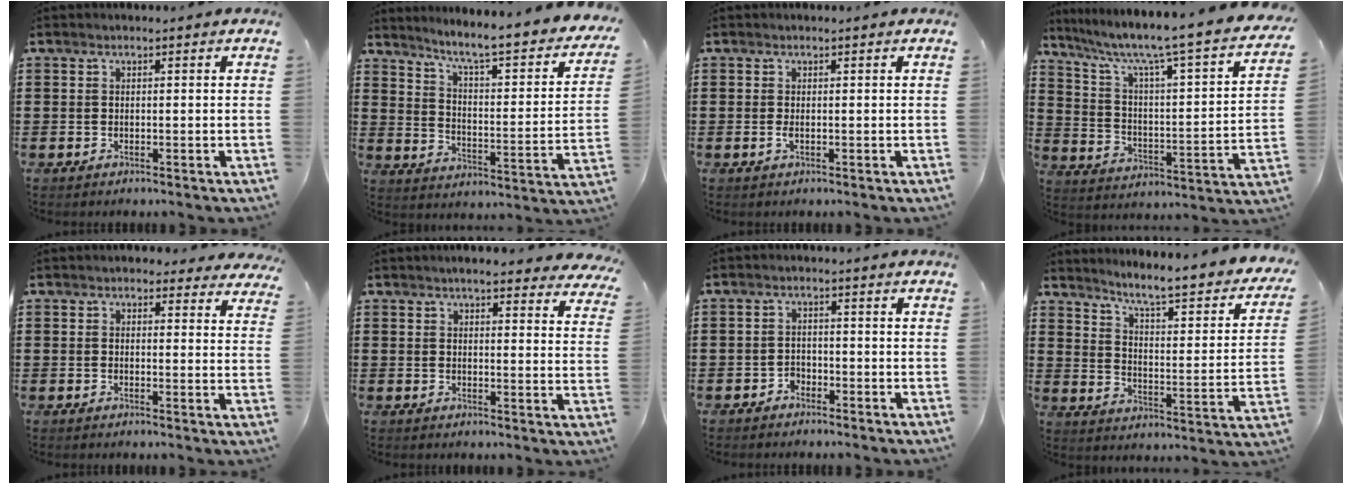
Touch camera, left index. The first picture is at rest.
{"total": 6.0, "force": [4.7, -0.3, 3.7], "torque": [-0.085, -0.048, 0.066]}
{"total": 0.9, "force": [-0.1, 0.2, 0.9], "torque": [-0.024, -0.006, -0.002]}
{"total": 6.0, "force": [4.5, 0.3, 3.9], "torque": [-0.099, -0.047, 0.062]}
{"total": 2.8, "force": [2.5, 0.9, 0.8], "torque": [-0.015, -0.007, 0.044]}
{"total": 4.6, "force": [4.2, 0.1, 1.9], "torque": [-0.043, -0.011, 0.074]}
{"total": 1.8, "force": [-1.6, 0.8, 0.0], "torque": [-0.009, 0.001, -0.037]}
{"total": 5.8, "force": [4.8, -0.4, 3.2], "torque": [-0.076, -0.047, 0.069]}